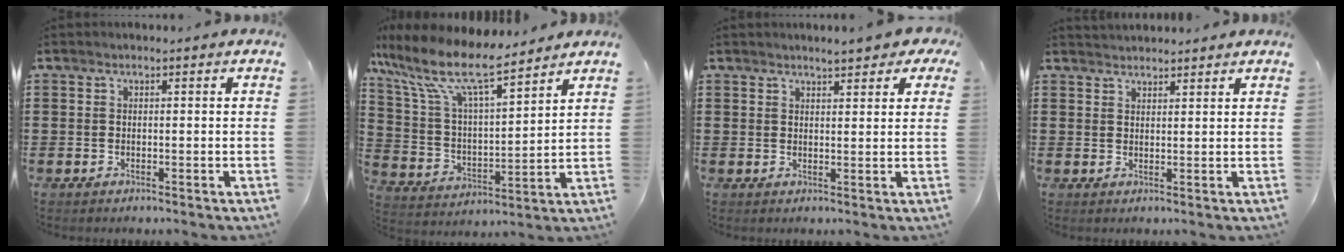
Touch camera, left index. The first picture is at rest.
{"total": 11.2, "force": [8.6, 2.1, 6.9], "torque": [-0.172, -0.047, 0.144]}
{"total": 3.1, "force": [2.7, 0.5, 1.5], "torque": [-0.029, 0.000, 0.046]}
{"total": 1.9, "force": [1.9, 0.1, -0.1], "torque": [-0.001, 0.000, 0.038]}